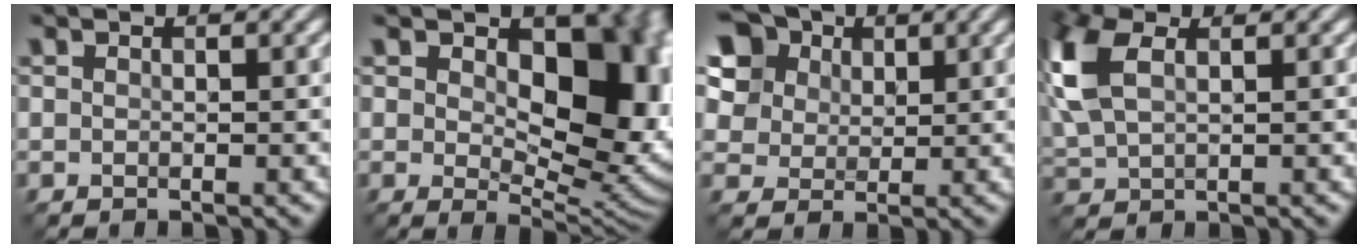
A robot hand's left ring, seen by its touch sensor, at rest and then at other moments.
{"total": 14.3, "force": [1.9, 8.9, 11.0], "torque": [-0.115, -0.017, 0.046]}
{"total": 10.7, "force": [5.5, 8.0, 4.4], "torque": [-0.123, 0.024, 0.091]}
{"total": 6.8, "force": [2.2, 3.7, 5.2], "torque": [-0.161, 0.013, 0.045]}